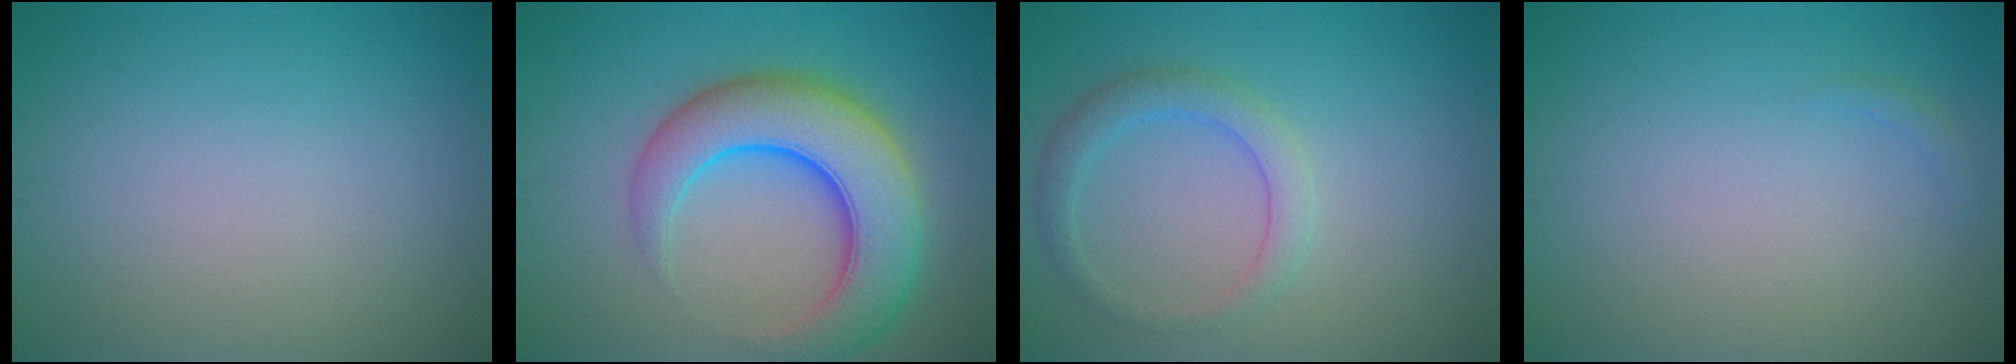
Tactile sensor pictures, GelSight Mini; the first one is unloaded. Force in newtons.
{"total": 8.7, "press": 8.7, "slide": 0.4}
{"total": 2.6, "press": 2.6, "slide": 0.2}
{"total": 0.5, "press": 0.5, "slide": 0.1}